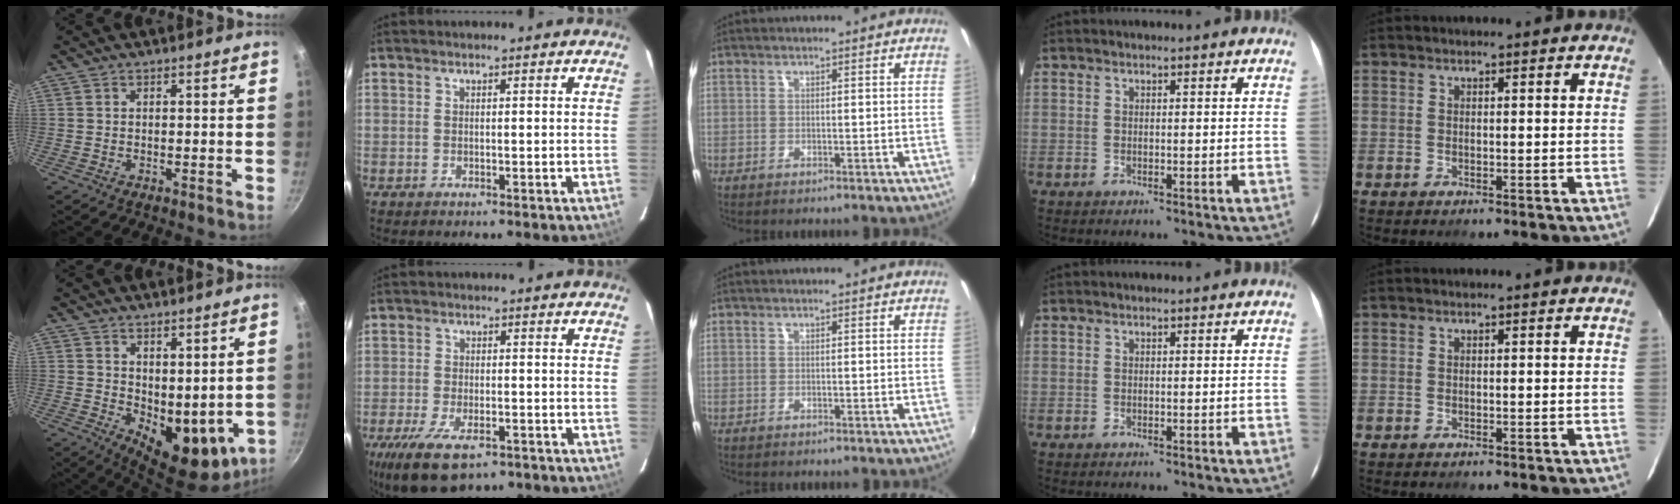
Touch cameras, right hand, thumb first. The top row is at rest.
{"thumb": {"total": 10.6, "force": [2.0, 6.0, 8.6], "torque": [-0.095, -0.035, 0.047]}, "index": {"total": 12.5, "force": [-8.0, 5.2, 8.0], "torque": [-0.182, -0.036, -0.135]}}